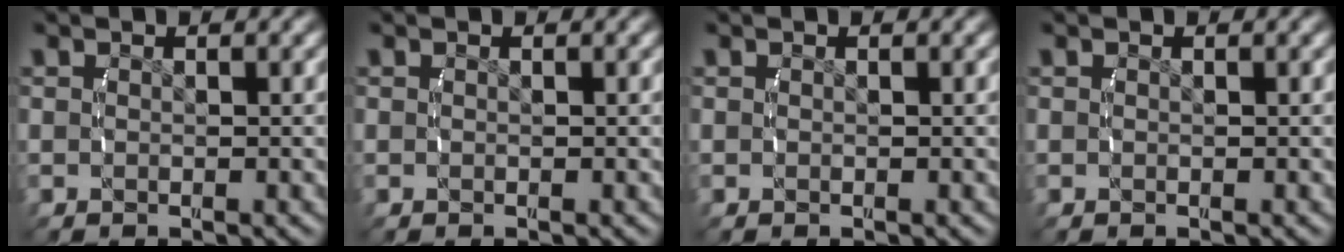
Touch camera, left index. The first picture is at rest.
{"total": 0.0}
{"total": 0.0}
{"total": 0.0}